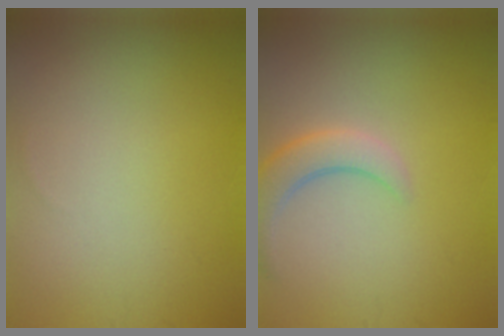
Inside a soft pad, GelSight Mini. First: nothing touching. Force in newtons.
{"total": 3.5, "press": 3.5, "slide": 0.4}